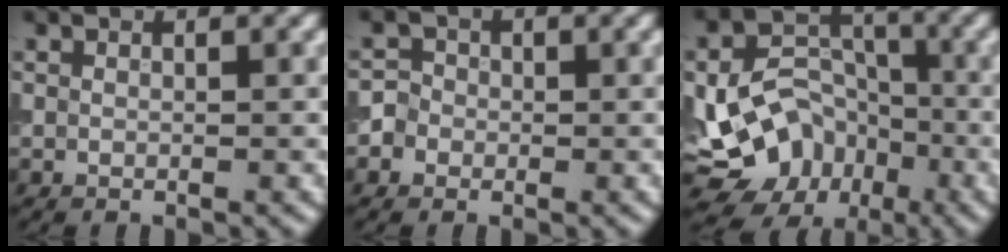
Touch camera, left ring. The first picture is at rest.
{"total": 2.6, "force": [-0.5, 2.4, 0.7], "torque": [0.007, 0.015, -0.029]}
{"total": 11.0, "force": [-3.9, 8.5, 5.7], "torque": [-0.077, -0.005, -0.068]}